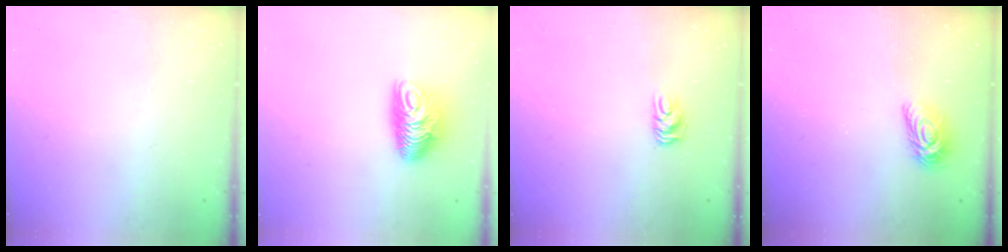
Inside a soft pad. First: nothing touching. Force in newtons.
{"total": 10.3, "press": 10.3, "slide": 0.4}
{"total": 6.1, "press": 6.0, "slide": 0.8}
{"total": 9.1, "press": 9.1, "slide": 0.2}